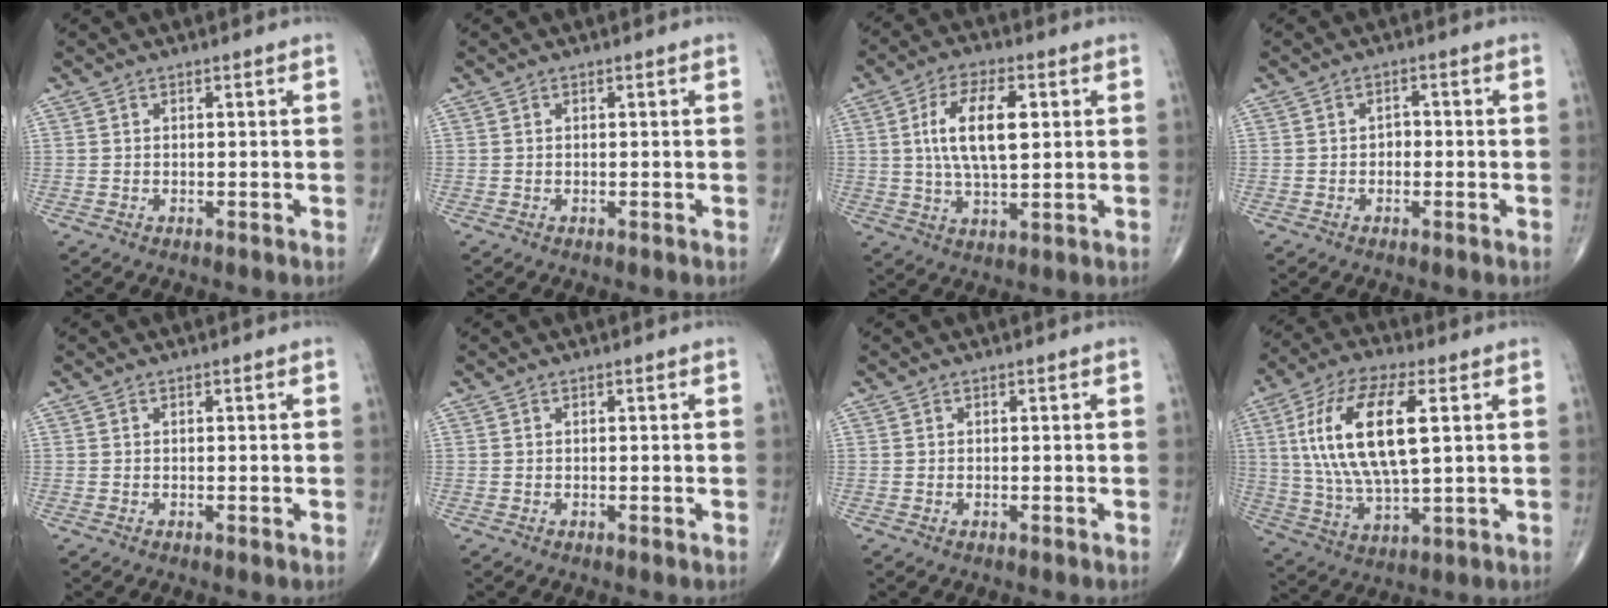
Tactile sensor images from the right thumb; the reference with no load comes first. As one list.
[{"total": 0.0}, {"total": 11.7, "force": [2.2, 5.1, 10.2], "torque": [-0.183, 0.000, 0.040]}, {"total": 1.9, "force": [-0.4, 1.4, 1.3], "torque": [-0.008, 0.008, -0.011]}, {"total": 0.0}, {"total": 0.0}, {"total": 0.0}, {"total": 18.7, "force": [4.2, 7.3, 16.7], "torque": [-0.332, -0.002, 0.077]}]